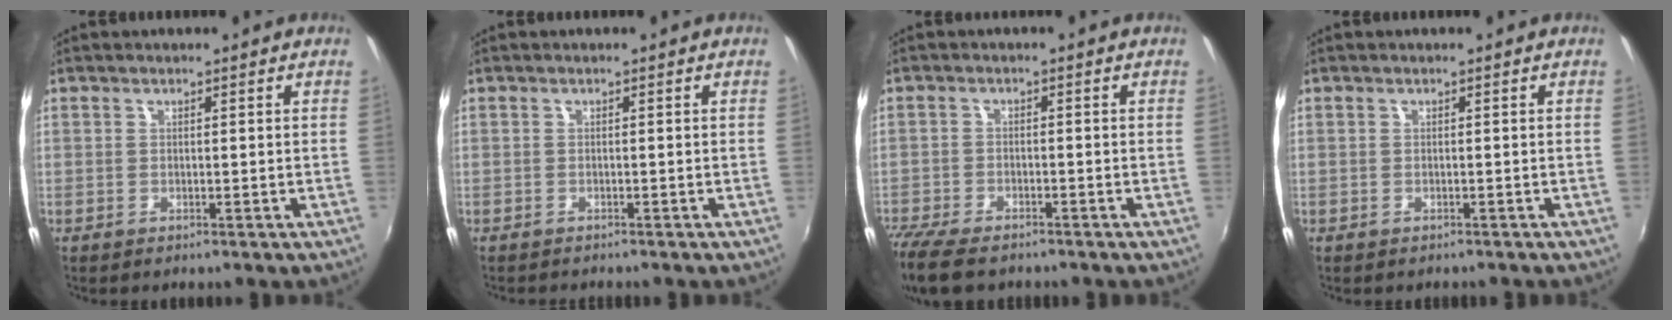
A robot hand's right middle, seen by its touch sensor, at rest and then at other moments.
{"total": 1.4, "force": [-1.4, 0.2, 0.3], "torque": [-0.010, -0.010, -0.022]}
{"total": 10.3, "force": [-8.4, 3.3, 4.9], "torque": [-0.132, -0.042, -0.155]}
{"total": 0.8, "force": [-0.7, 0.3, 0.2], "torque": [-0.007, -0.002, -0.009]}